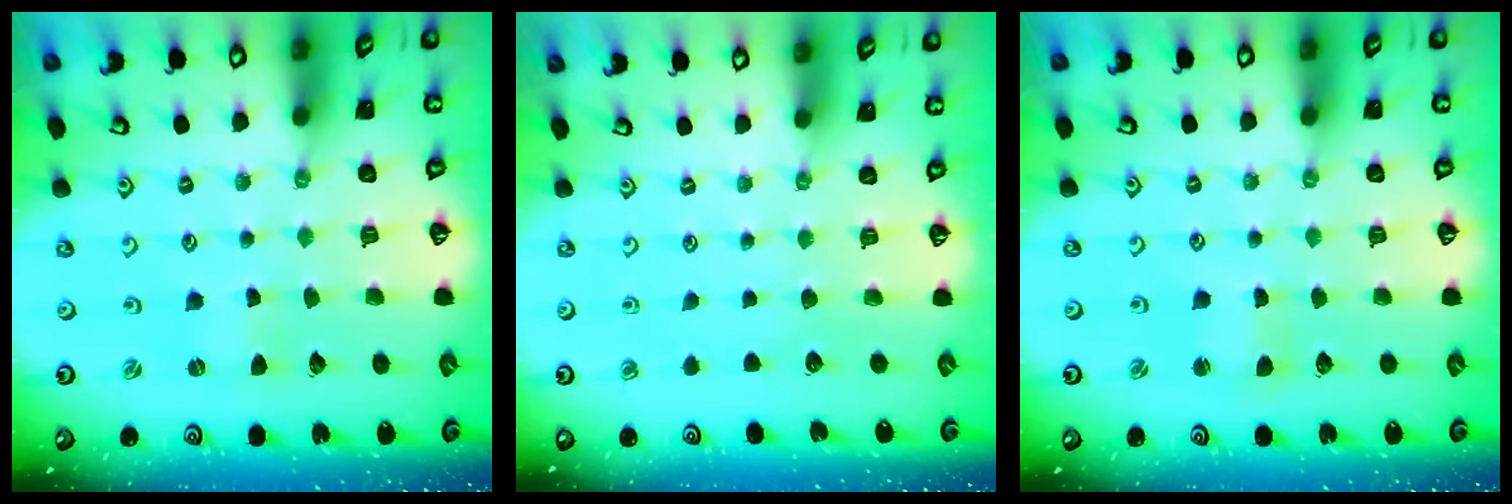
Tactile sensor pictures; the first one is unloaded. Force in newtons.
{"total": 0.0}
{"total": 1.6, "press": 1.6, "slide": 0.4}